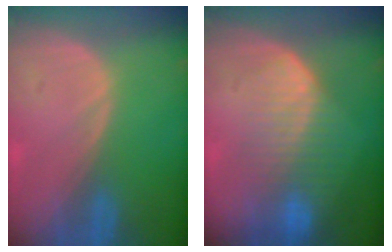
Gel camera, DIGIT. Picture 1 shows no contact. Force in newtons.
{"total": 7.9, "press": 7.4, "slide": 2.5}